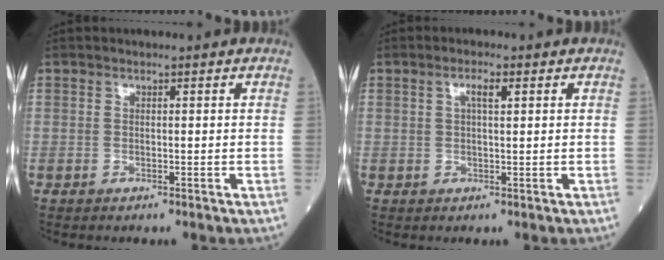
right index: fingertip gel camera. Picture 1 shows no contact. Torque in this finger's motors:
{"motor_torque": [0.10, 0.17, 0.18, 0.06]}